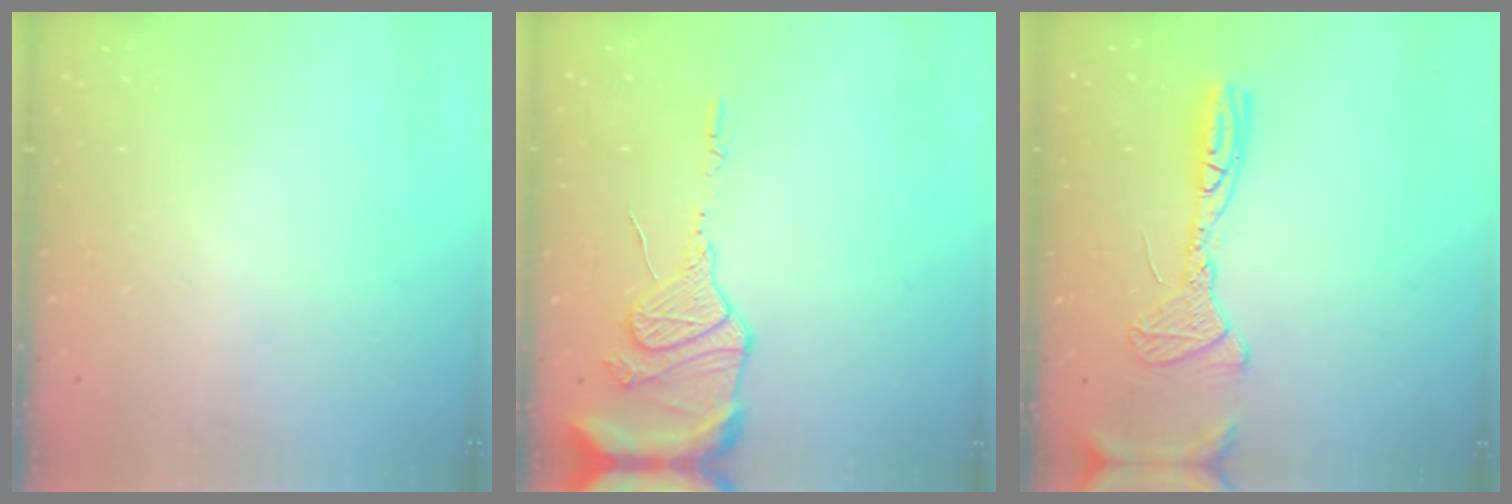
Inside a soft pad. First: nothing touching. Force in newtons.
{"total": 13.5, "press": 13.4, "slide": 1.7}
{"total": 12.5, "press": 12.3, "slide": 2.3}